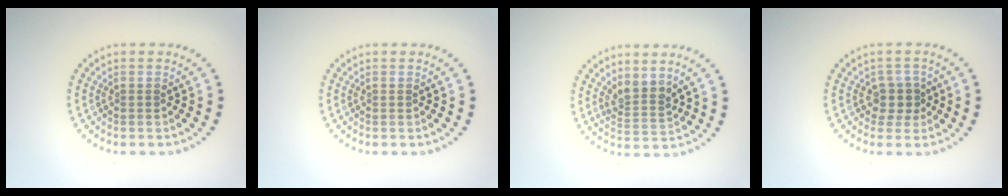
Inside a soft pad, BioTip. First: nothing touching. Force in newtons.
{"total": 0.0}
{"total": 2.4, "press": 1.8, "slide": 1.5}
{"total": 2.2, "press": 1.7, "slide": 1.3}